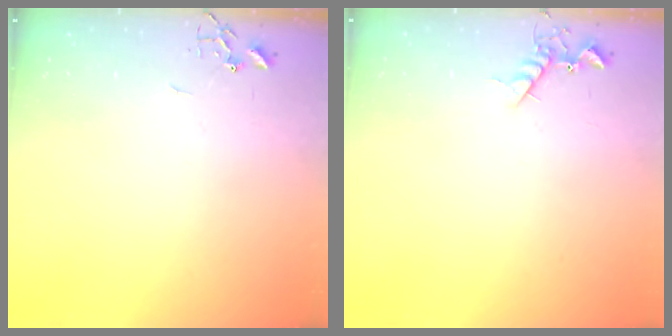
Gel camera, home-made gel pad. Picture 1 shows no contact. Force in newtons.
{"total": 5.3, "press": 5.2, "slide": 1.0}